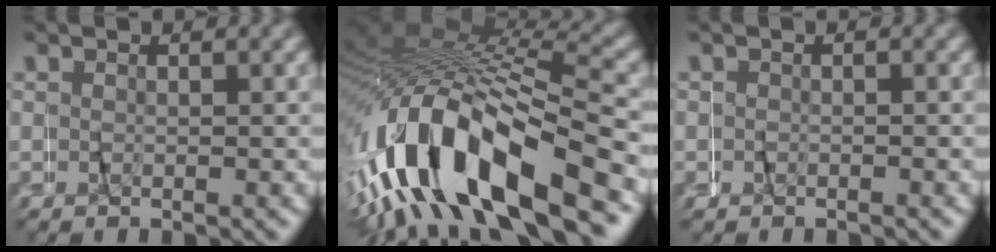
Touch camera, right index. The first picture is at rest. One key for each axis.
{"total": 13.2, "fx": -3.2, "fy": 6.9, "fz": 10.7, "tx": -0.247, "ty": 0.002, "tz": -0.047}
{"total": 0.6, "fx": -0.1, "fy": 0.3, "fz": -0.5, "tx": -0.002, "ty": 0.006, "tz": -0.005}